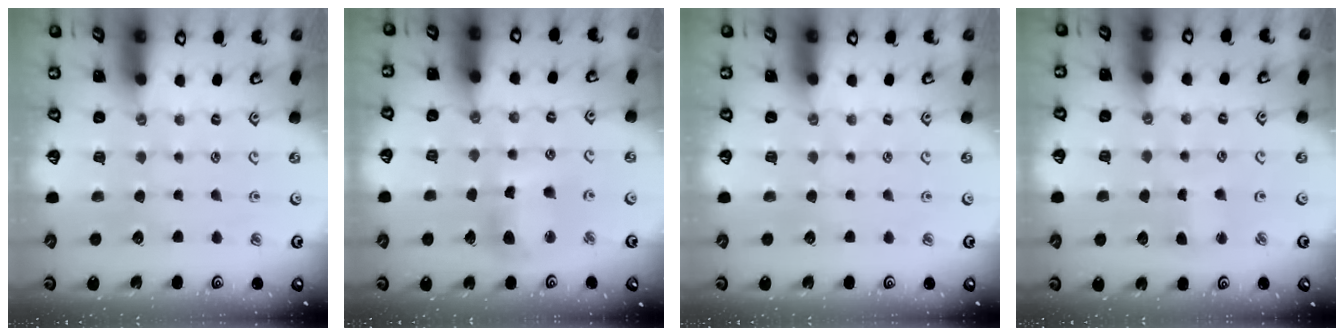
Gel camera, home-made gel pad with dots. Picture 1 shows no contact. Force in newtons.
{"total": 9.5, "press": 9.4, "slide": 1.0}
{"total": 0.0}
{"total": 2.1, "press": 2.1, "slide": 0.5}